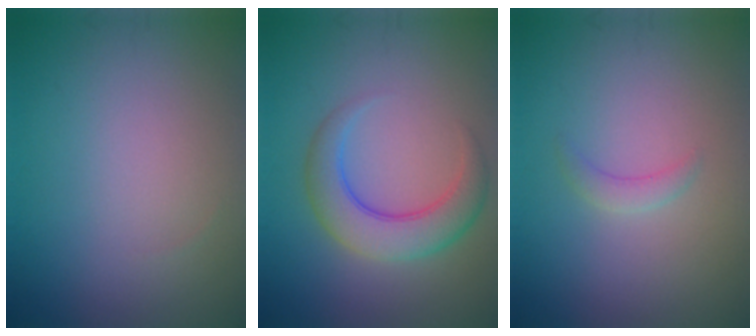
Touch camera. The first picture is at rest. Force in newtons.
{"total": 5.0, "press": 5.0, "slide": 0.2}
{"total": 1.2, "press": 1.2, "slide": 0.2}